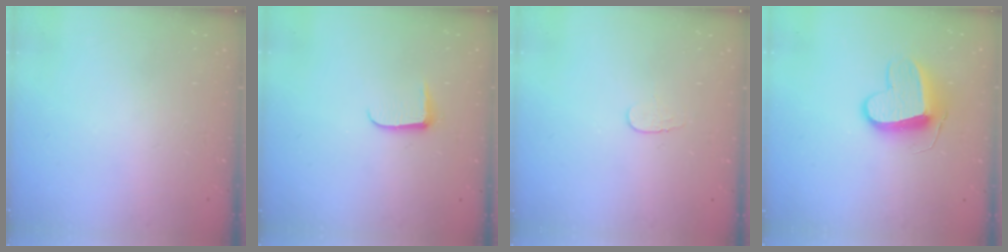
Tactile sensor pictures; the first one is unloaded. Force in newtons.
{"total": 6.2, "press": 6.1, "slide": 0.8}
{"total": 3.9, "press": 3.9, "slide": 0.4}
{"total": 9.9, "press": 9.9, "slide": 0.0}